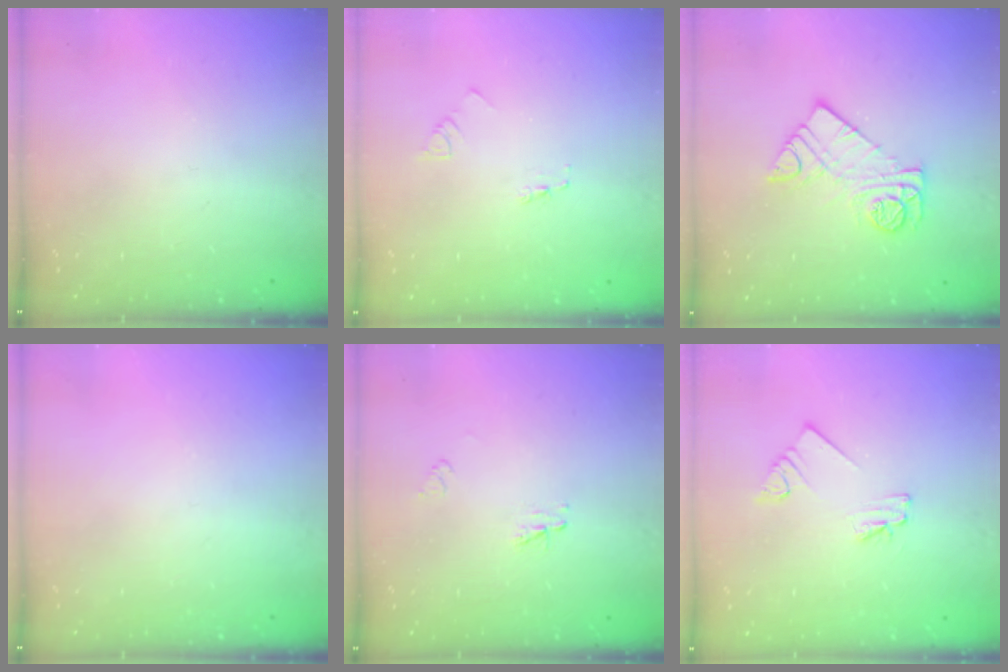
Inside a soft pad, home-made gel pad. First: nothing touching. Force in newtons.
{"total": 1.8, "press": 1.8, "slide": 0.2}
{"total": 10.7, "press": 10.7, "slide": 0.6}
{"total": 0.0}
{"total": 2.3, "press": 2.3, "slide": 0.3}
{"total": 2.3, "press": 2.3, "slide": 0.1}